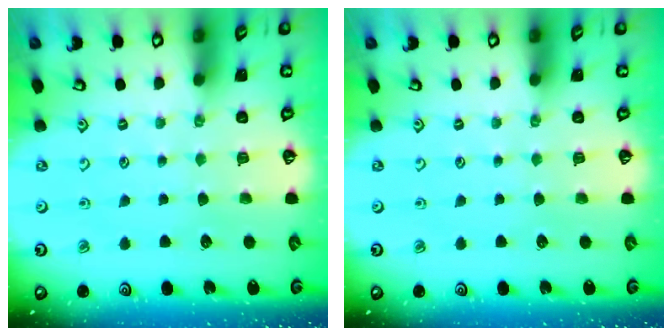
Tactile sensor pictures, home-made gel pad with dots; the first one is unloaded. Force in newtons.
{"total": 0.0}